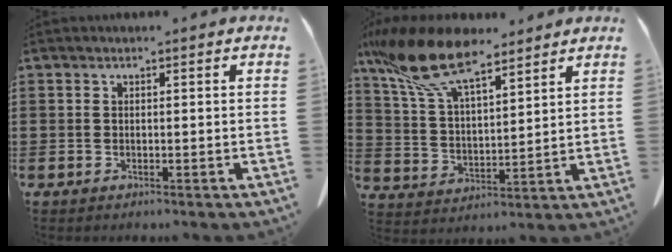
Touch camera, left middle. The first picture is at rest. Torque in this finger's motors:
{"motor_torque": [0.25, 0.05, 0.46, 0.18]}